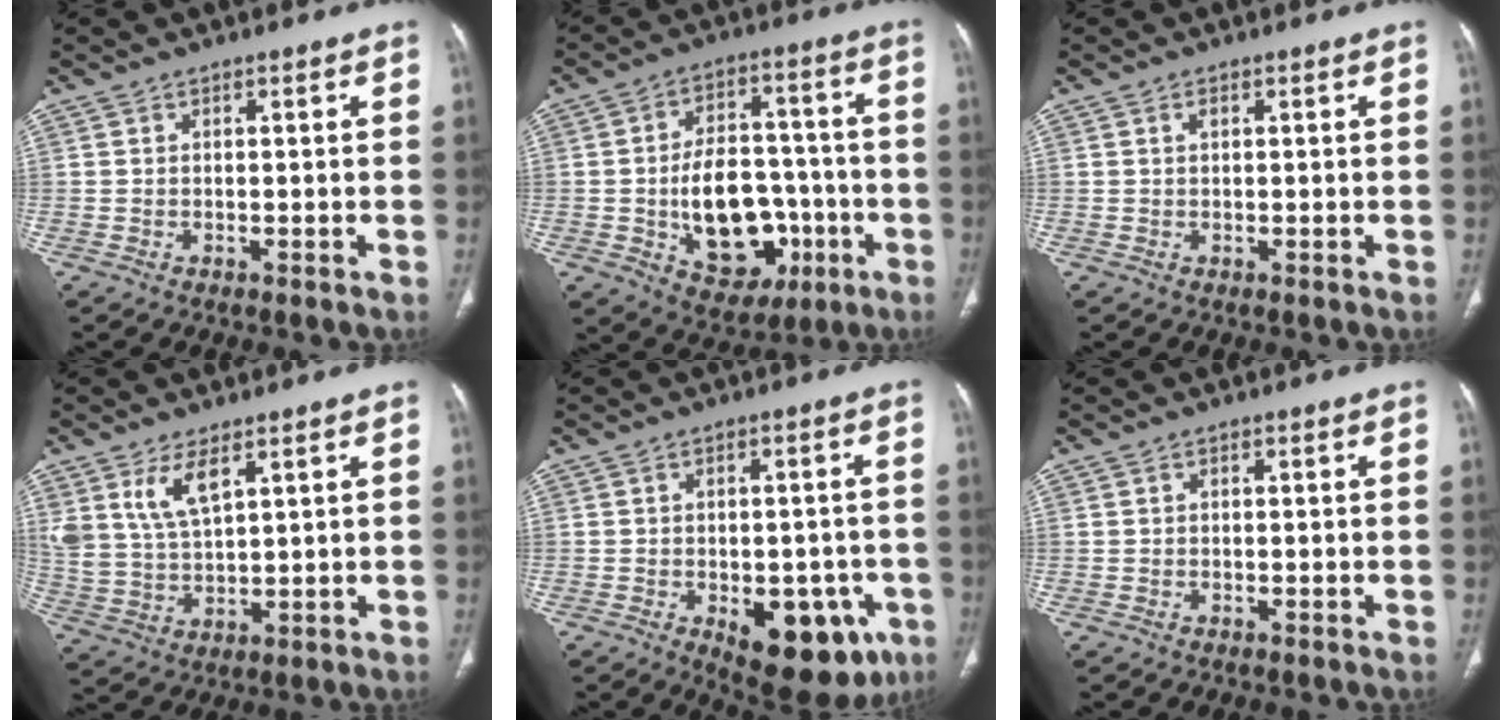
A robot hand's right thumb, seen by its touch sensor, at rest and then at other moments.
{"total": 17.4, "force": [-4.0, 11.6, 12.4], "torque": [-0.148, 0.034, -0.044]}
{"total": 1.0, "force": [0.4, 0.5, 0.7], "torque": [-0.013, 0.002, 0.008]}
{"total": 7.9, "force": [4.3, 3.4, 5.8], "torque": [-0.111, -0.022, 0.096]}
{"total": 15.4, "force": [-6.2, 8.2, 11.5], "torque": [-0.112, 0.014, -0.067]}
{"total": 0.0}